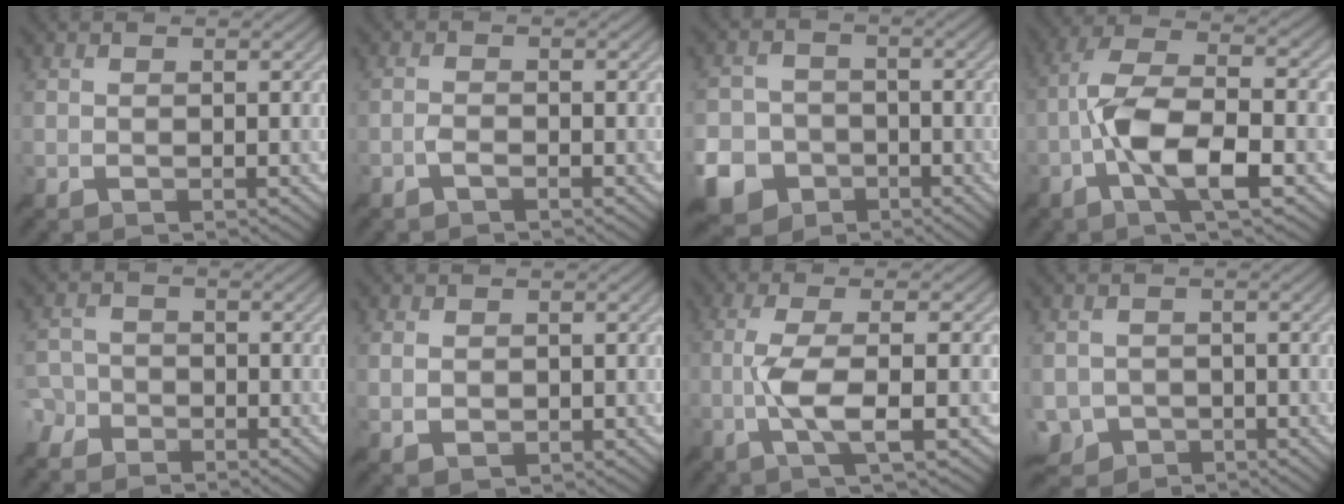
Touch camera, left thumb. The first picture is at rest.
{"total": 1.2, "force": [-0.9, 0.3, 0.7], "torque": [-0.014, 0.003, -0.021]}
{"total": 7.4, "force": [-4.0, 5.6, 2.9], "torque": [-0.078, -0.016, -0.086]}
{"total": 11.7, "force": [-3.5, 3.6, 10.6], "torque": [-0.209, 0.007, -0.076]}
{"total": 4.4, "force": [-2.8, 3.4, 0.6], "torque": [-0.006, -0.001, -0.069]}
{"total": 1.6, "force": [0.3, 1.0, 1.3], "torque": [-0.030, -0.003, 0.012]}
{"total": 7.5, "force": [-1.3, 1.3, 7.3], "torque": [-0.145, 0.012, -0.030]}
{"total": 3.8, "force": [-1.4, 3.4, 0.9], "torque": [-0.030, -0.018, -0.034]}